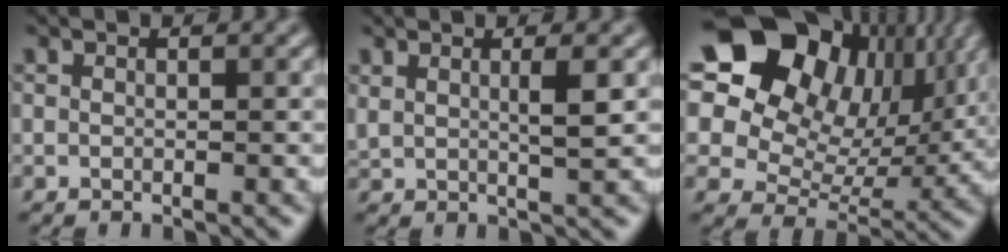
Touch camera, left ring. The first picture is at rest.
{"total": 2.0, "force": [0.6, 0.4, 1.8], "torque": [-0.026, -0.002, 0.014]}
{"total": 17.0, "force": [8.5, 11.8, 8.9], "torque": [-0.178, 0.066, 0.134]}